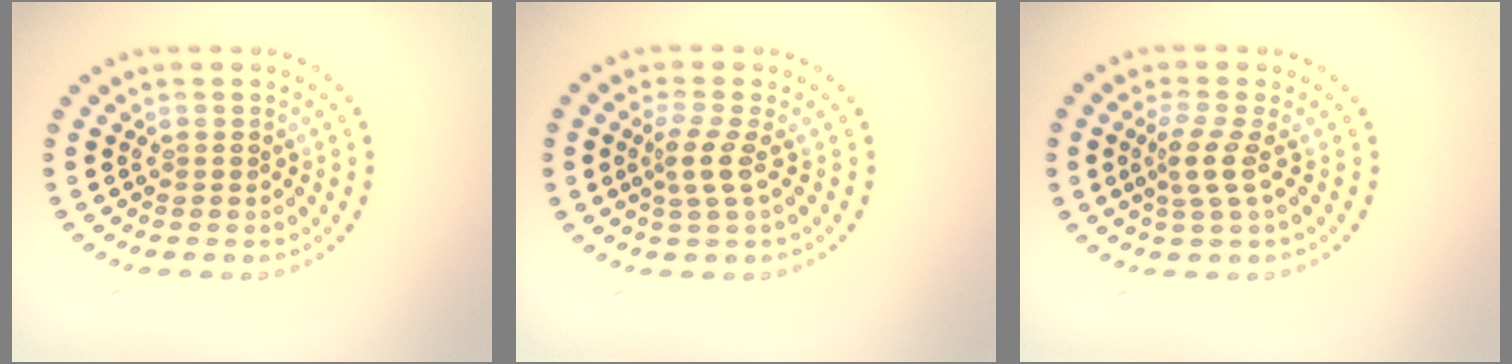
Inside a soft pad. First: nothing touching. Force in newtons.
{"total": 2.2, "press": 1.6, "slide": 1.6}
{"total": 2.2, "press": 1.6, "slide": 1.6}